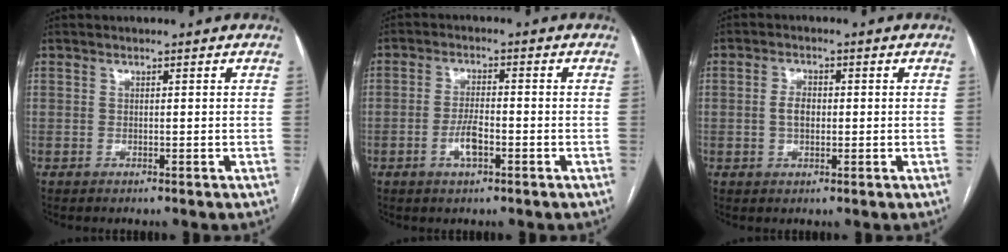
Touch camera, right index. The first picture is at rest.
{"total": 4.3, "force": [-1.6, 1.3, 3.7], "torque": [-0.075, 0.002, -0.029]}
{"total": 2.9, "force": [0.0, 1.7, 2.4], "torque": [-0.047, 0.006, -0.001]}